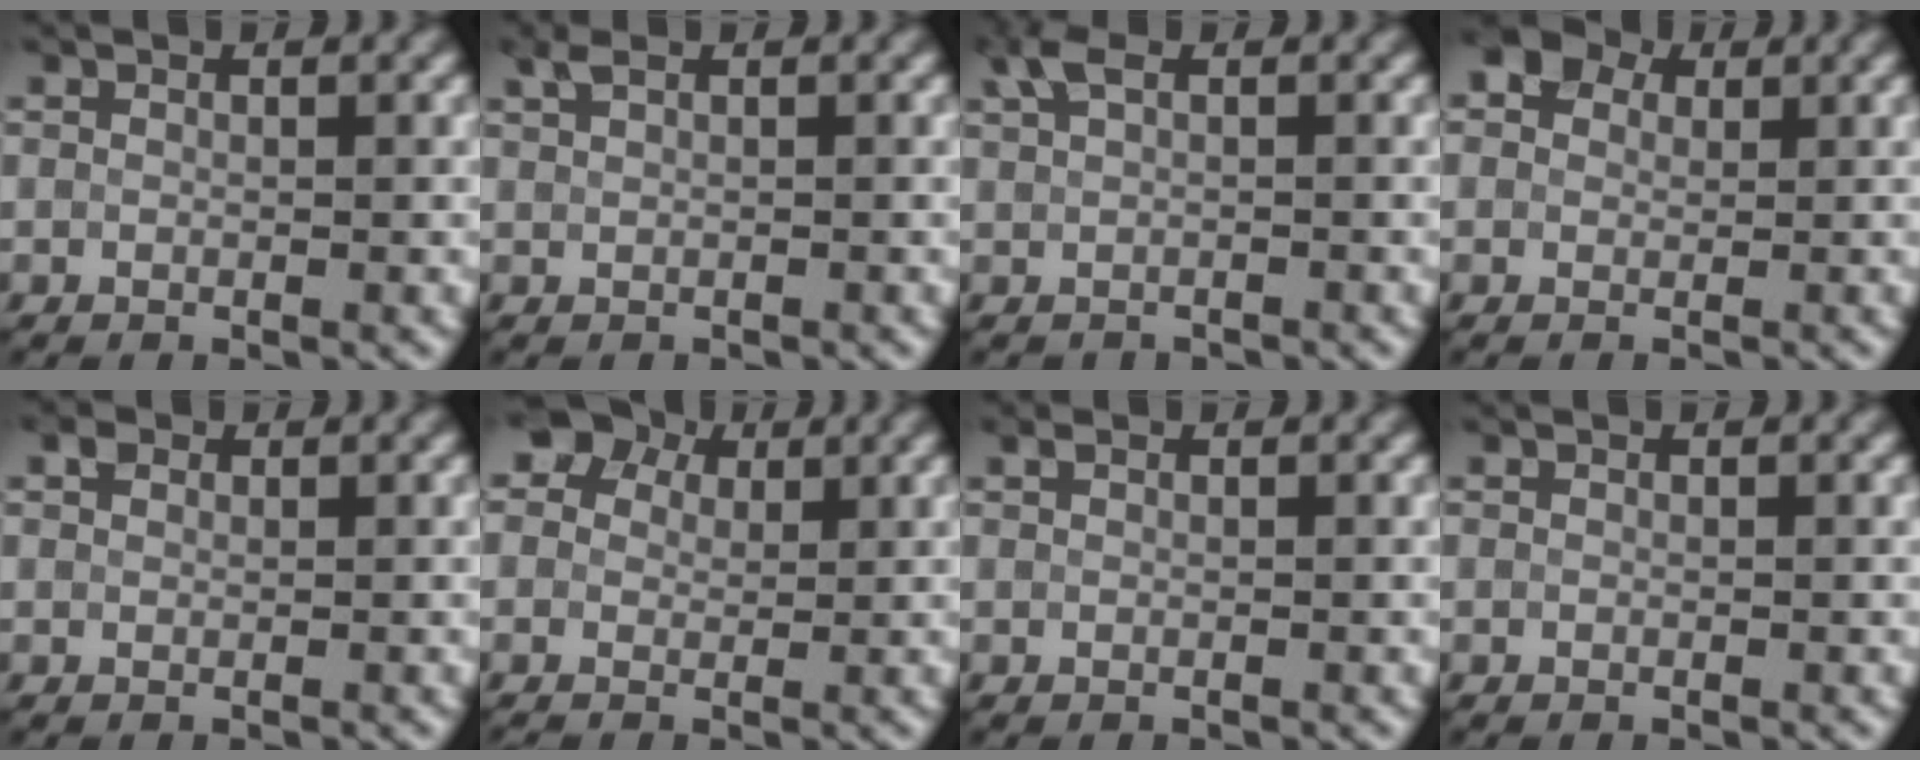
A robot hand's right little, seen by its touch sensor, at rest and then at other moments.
{"total": 0.9, "force": [0.7, 0.2, 0.5], "torque": [-0.012, 0.006, 0.014]}
{"total": 1.7, "force": [0.6, 0.9, 1.3], "torque": [-0.028, -0.003, 0.006]}
{"total": 4.1, "force": [1.7, 3.3, 1.8], "torque": [-0.014, 0.026, -0.005]}
{"total": 0.6, "force": [0.3, 0.5, 0.2], "torque": [0.001, 0.007, 0.000]}
{"total": 6.9, "force": [2.2, 5.6, 3.3], "torque": [-0.069, 0.031, 0.004]}
{"total": 0.0}
{"total": 0.0}